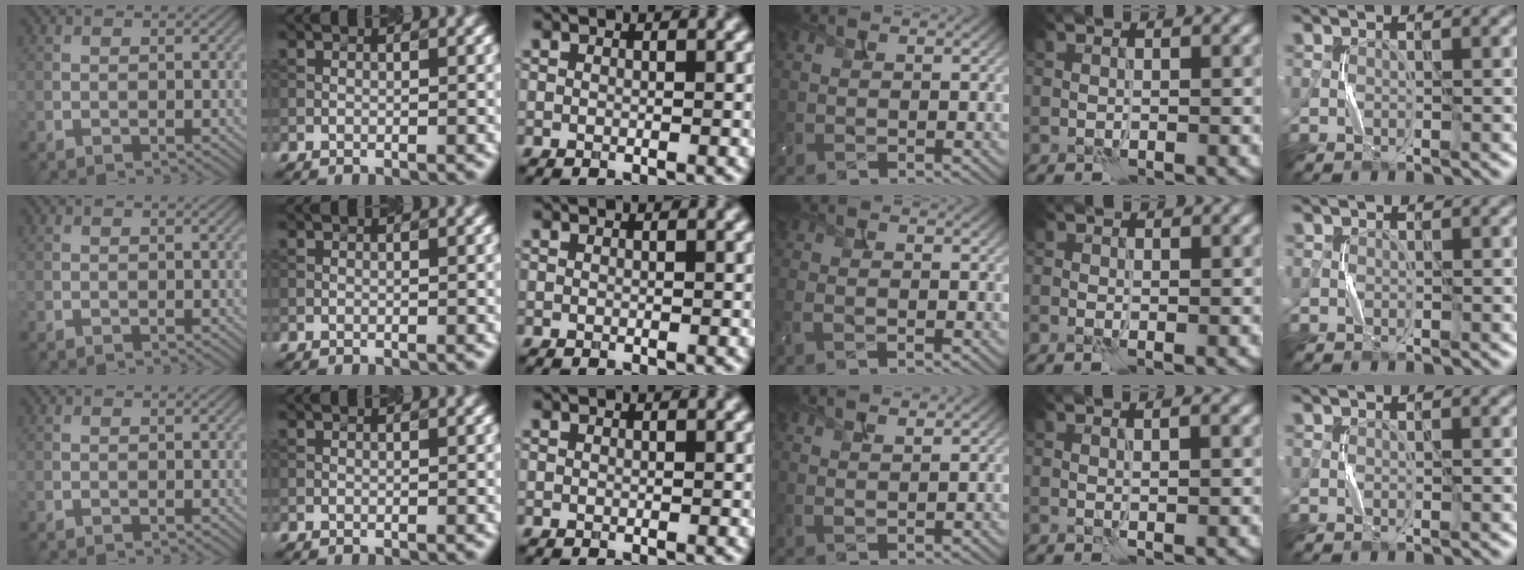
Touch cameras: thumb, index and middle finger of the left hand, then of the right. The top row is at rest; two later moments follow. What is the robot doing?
{"motion": "squeeze", "object": "bubble wrap"}